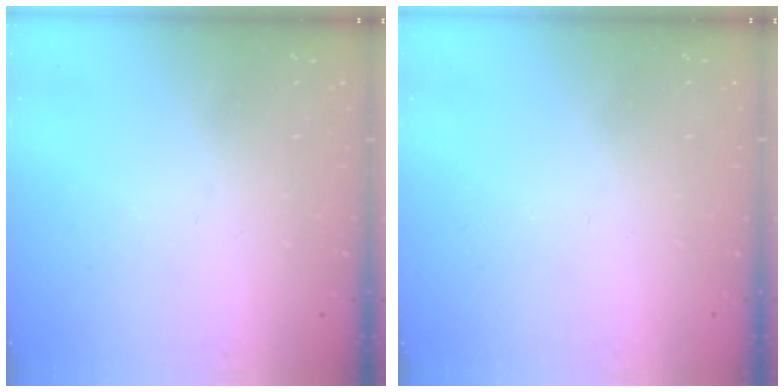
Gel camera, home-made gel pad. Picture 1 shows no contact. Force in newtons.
{"total": 0.0}